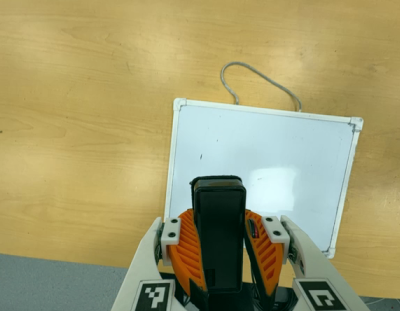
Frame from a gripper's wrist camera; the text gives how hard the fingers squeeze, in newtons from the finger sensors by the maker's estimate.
{"total": 9.9, "left": 8.4, "right": 11.5}